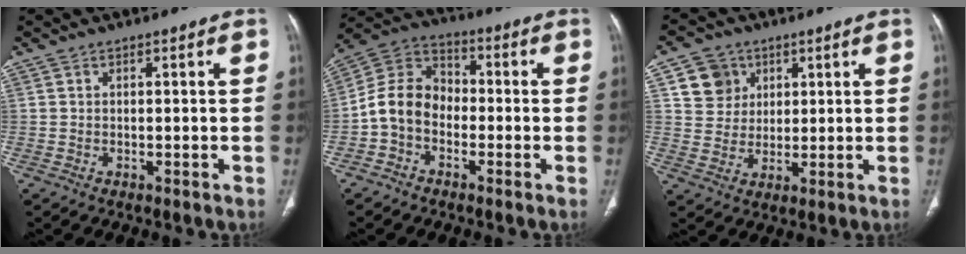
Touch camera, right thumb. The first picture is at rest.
{"total": 9.8, "force": [-2.5, 7.6, 5.7], "torque": [-0.093, 0.040, -0.063]}
{"total": 7.7, "force": [3.1, 6.8, 1.6], "torque": [0.005, -0.005, 0.061]}